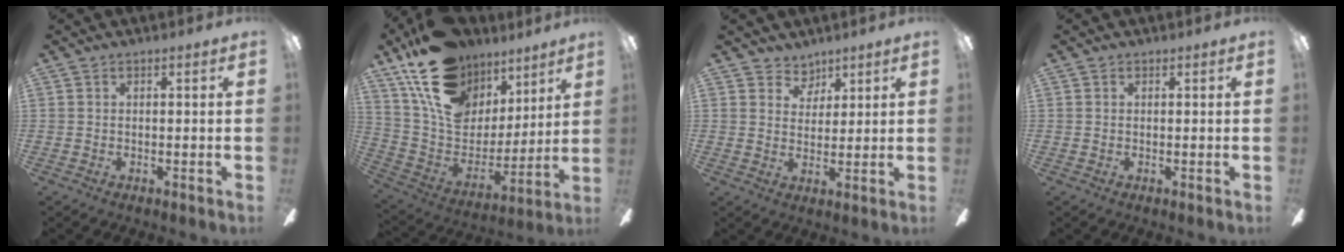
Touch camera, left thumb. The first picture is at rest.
{"total": 21.4, "force": [13.2, 13.6, 9.9], "torque": [-0.184, -0.069, 0.250]}
{"total": 5.0, "force": [4.0, 2.9, -0.2], "torque": [0.000, -0.024, 0.074]}
{"total": 0.0}